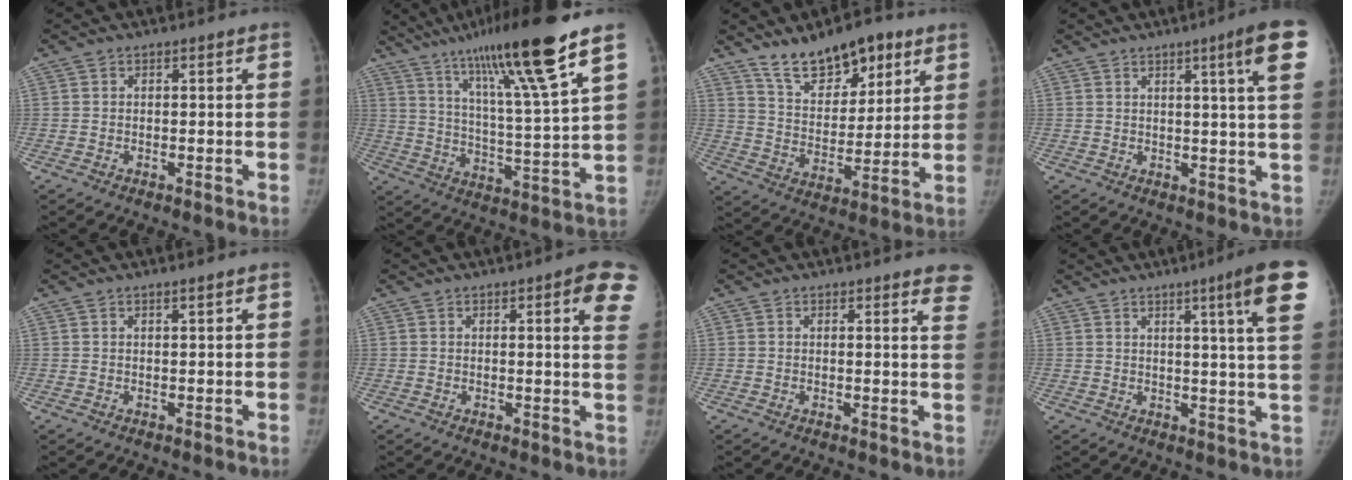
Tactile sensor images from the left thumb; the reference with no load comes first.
{"total": 20.1, "force": [12.9, 0.7, 15.3], "torque": [-0.241, -0.051, 0.216]}
{"total": 14.3, "force": [9.7, 6.8, 8.0], "torque": [-0.086, -0.055, 0.170]}
{"total": 9.3, "force": [4.4, -0.2, 8.2], "torque": [-0.104, -0.018, 0.048]}
{"total": 0.8, "force": [0.6, -0.1, 0.6], "torque": [-0.009, -0.004, 0.014]}
{"total": 9.0, "force": [4.1, 1.6, 7.8], "torque": [-0.074, -0.012, 0.037]}
{"total": 6.8, "force": [5.5, 1.2, 3.8], "torque": [-0.023, -0.022, 0.043]}
{"total": 12.4, "force": [6.4, -0.1, 10.7], "torque": [-0.139, -0.031, 0.072]}